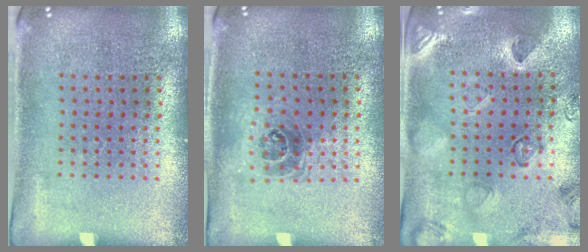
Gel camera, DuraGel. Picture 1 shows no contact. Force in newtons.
{"total": 1.0, "press": 0.9, "slide": 0.4}
{"total": 2.3, "press": 2.0, "slide": 1.1}